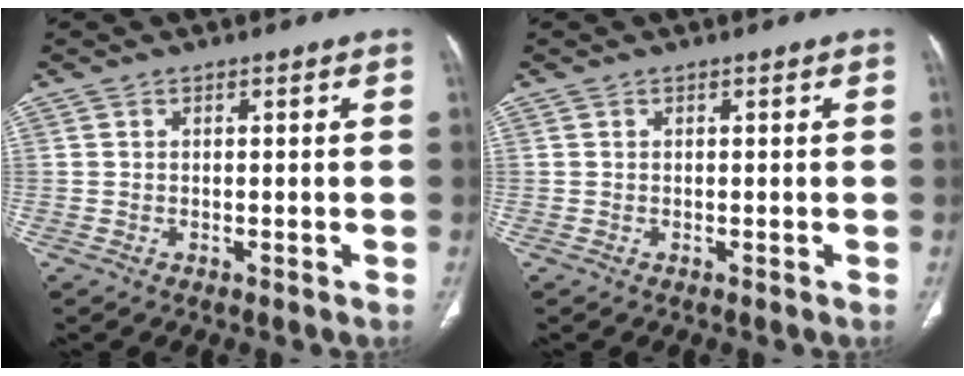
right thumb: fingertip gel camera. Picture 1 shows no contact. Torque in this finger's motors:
{"motor_torque": [0.00, 0.00, 0.00, 0.00, 0.00]}